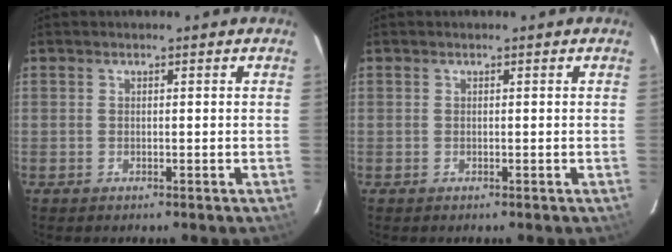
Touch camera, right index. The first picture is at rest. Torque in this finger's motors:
{"motor_torque": [-0.01, 0.01, 0.00, 0.01]}